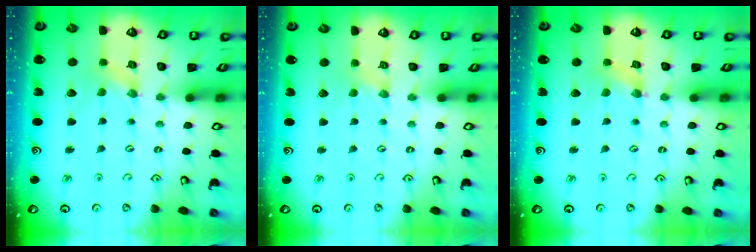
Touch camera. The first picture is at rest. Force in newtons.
{"total": 0.7, "press": 0.7, "slide": 0.1}
{"total": 1.9, "press": 1.8, "slide": 0.3}